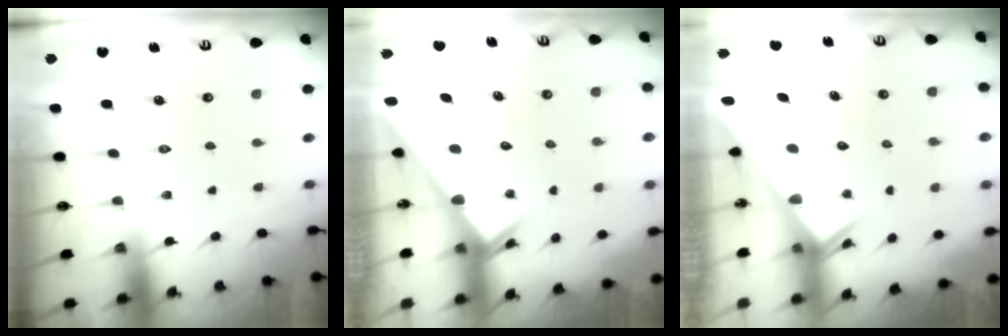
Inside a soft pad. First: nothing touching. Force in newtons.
{"total": 2.0, "press": 2.0, "slide": 0.1}
{"total": 2.7, "press": 2.7, "slide": 0.1}